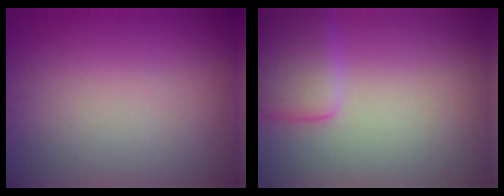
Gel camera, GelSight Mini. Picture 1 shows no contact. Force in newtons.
{"total": 3.6, "press": 3.6, "slide": 0.4}